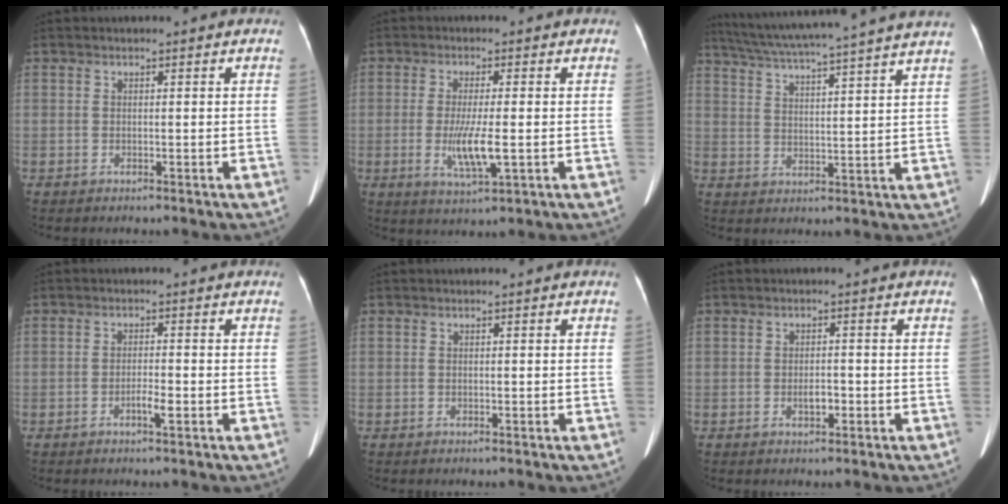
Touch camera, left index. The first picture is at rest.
{"total": 5.9, "force": [-0.9, 0.8, 5.8], "torque": [-0.118, -0.015, -0.013]}
{"total": 21.3, "force": [18.8, -1.4, 10.1], "torque": [-0.179, -0.002, 0.259]}
{"total": 1.9, "force": [-1.0, 0.2, 1.7], "torque": [-0.030, 0.000, -0.017]}
{"total": 0.0}
{"total": 1.8, "force": [-0.7, 0.8, 1.5], "torque": [-0.027, 0.002, -0.009]}